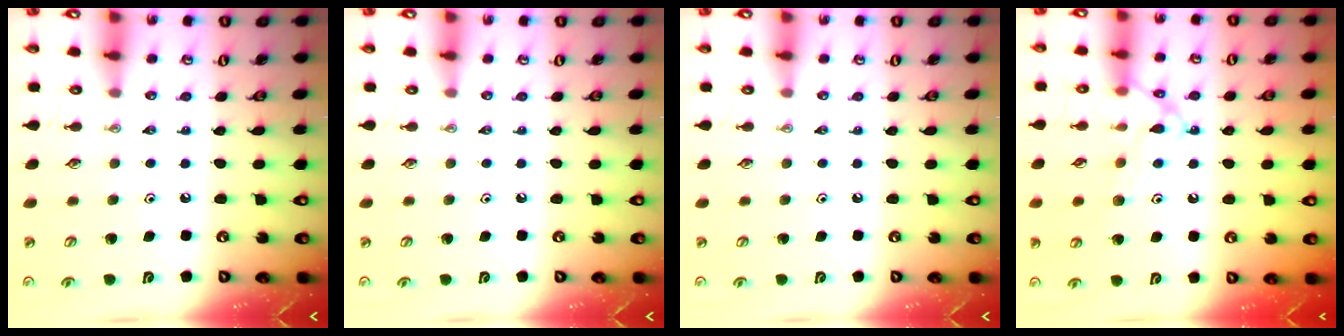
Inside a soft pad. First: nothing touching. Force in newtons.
{"total": 0.0}
{"total": 0.0}
{"total": 12.3, "press": 12.3, "slide": 1.0}